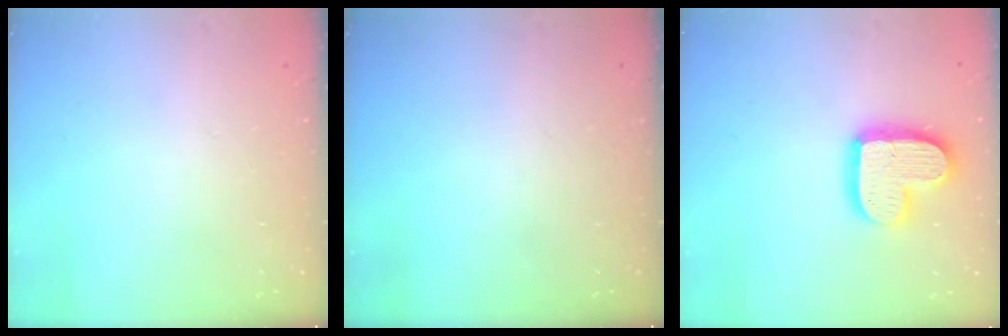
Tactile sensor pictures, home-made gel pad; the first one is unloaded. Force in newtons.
{"total": 0.0}
{"total": 16.4, "press": 16.4, "slide": 1.1}